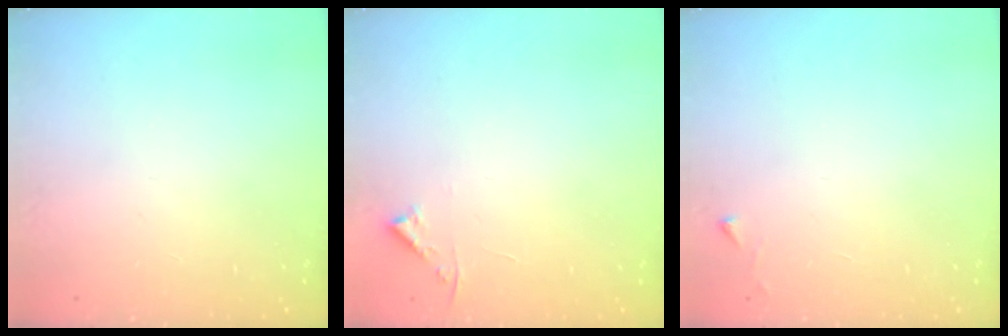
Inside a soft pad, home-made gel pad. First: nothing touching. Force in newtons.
{"total": 3.1, "press": 3.0, "slide": 0.3}
{"total": 2.3, "press": 2.3, "slide": 0.4}